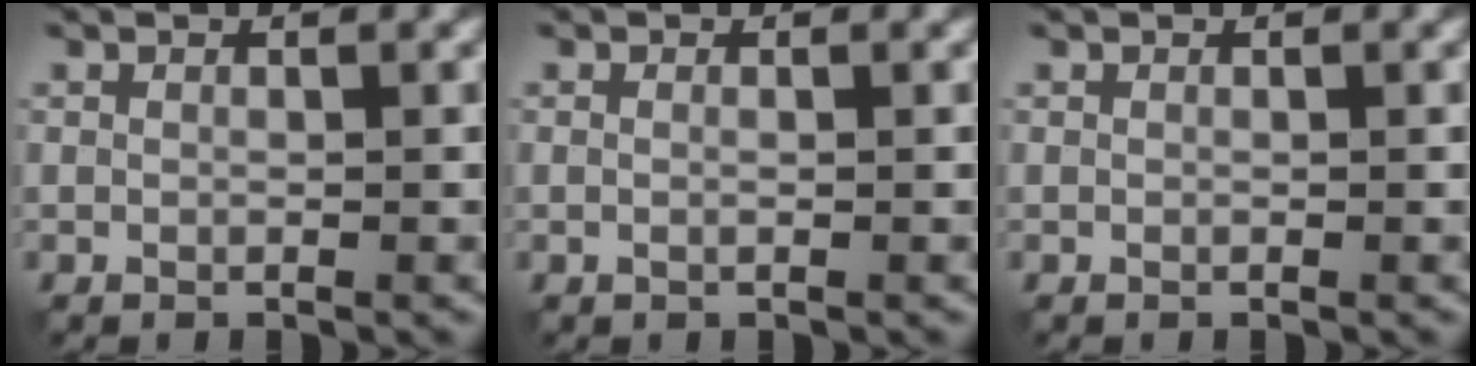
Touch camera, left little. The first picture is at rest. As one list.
[{"total": 0.6, "force": [0.1, 0.3, 0.5], "torque": [-0.006, -0.010, 0.001]}, {"total": 0.0}]